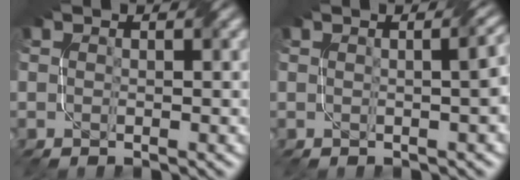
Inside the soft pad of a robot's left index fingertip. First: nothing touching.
{"total": 3.6, "force": [0.1, 1.4, 3.3], "torque": [-0.014, 0.016, -0.001]}